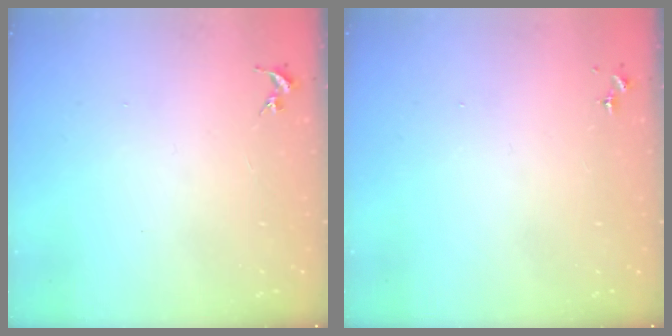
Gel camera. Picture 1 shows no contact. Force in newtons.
{"total": 0.0}